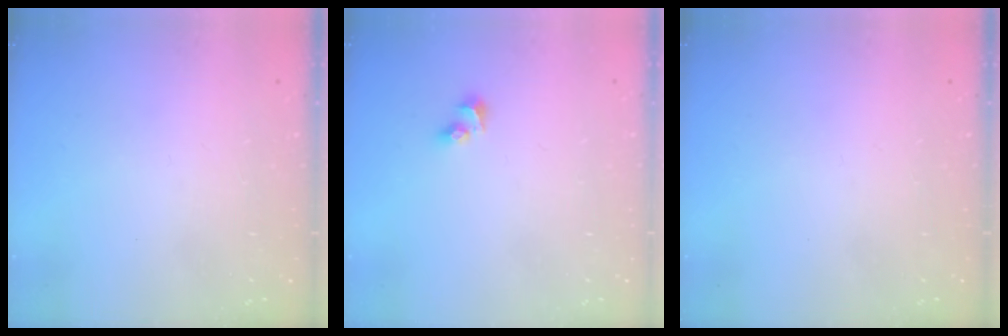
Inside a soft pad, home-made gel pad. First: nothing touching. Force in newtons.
{"total": 3.5, "press": 3.1, "slide": 1.6}
{"total": 0.0}